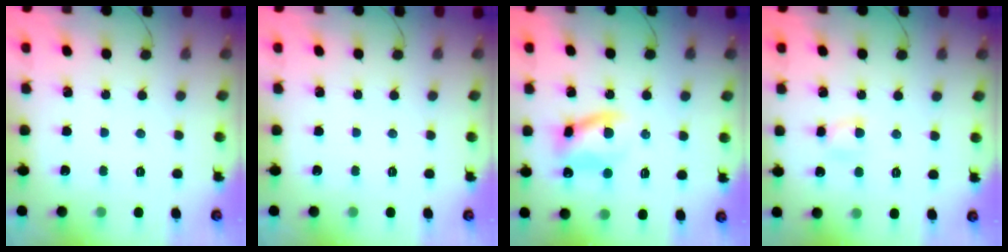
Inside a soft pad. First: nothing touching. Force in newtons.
{"total": 0.0}
{"total": 10.0, "press": 9.8, "slide": 1.7}
{"total": 4.1, "press": 4.0, "slide": 0.9}